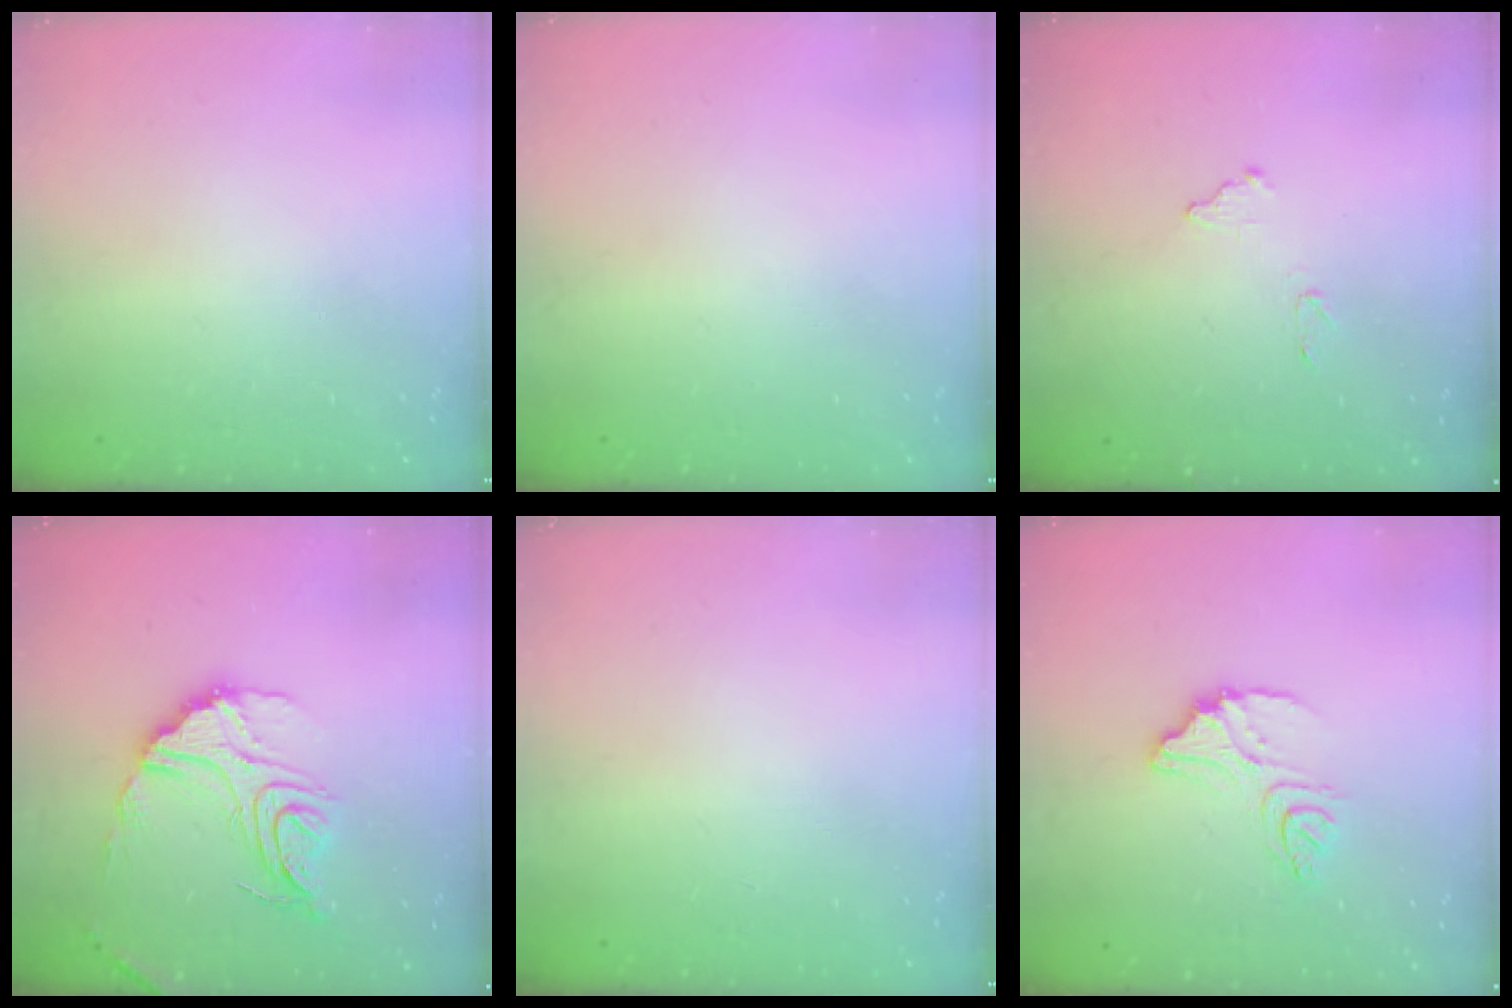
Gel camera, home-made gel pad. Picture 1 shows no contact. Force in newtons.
{"total": 0.0}
{"total": 7.8, "press": 7.8, "slide": 0.5}
{"total": 18.4, "press": 18.3, "slide": 1.8}
{"total": 0.0}
{"total": 12.9, "press": 12.9, "slide": 1.0}